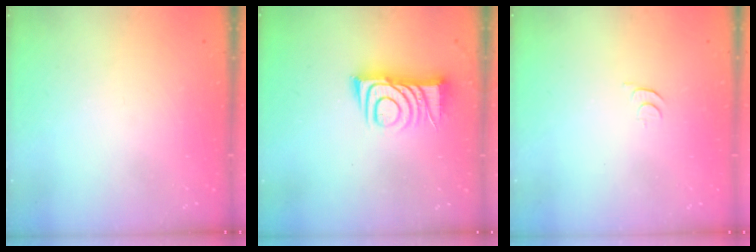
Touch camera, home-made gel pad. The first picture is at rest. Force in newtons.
{"total": 9.3, "press": 9.3, "slide": 0.6}
{"total": 3.5, "press": 3.5, "slide": 0.5}